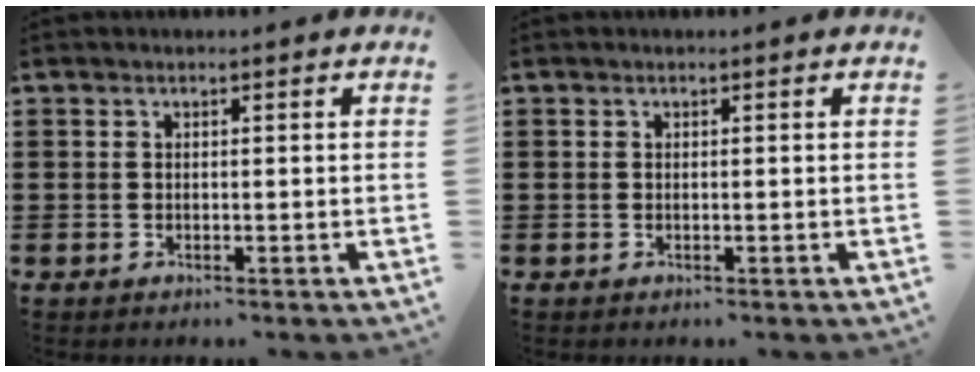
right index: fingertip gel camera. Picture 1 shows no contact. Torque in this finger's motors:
{"motor_torque": [0.00, 0.00, 0.00, 0.00]}